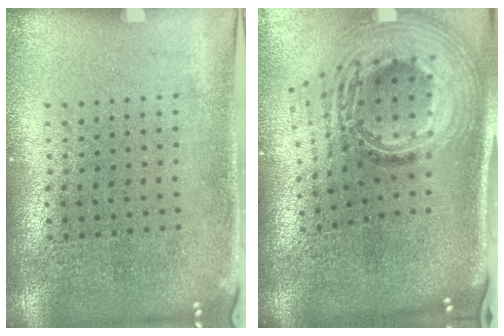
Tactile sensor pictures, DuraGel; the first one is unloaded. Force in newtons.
{"total": 2.8, "press": 1.9, "slide": 2.1}